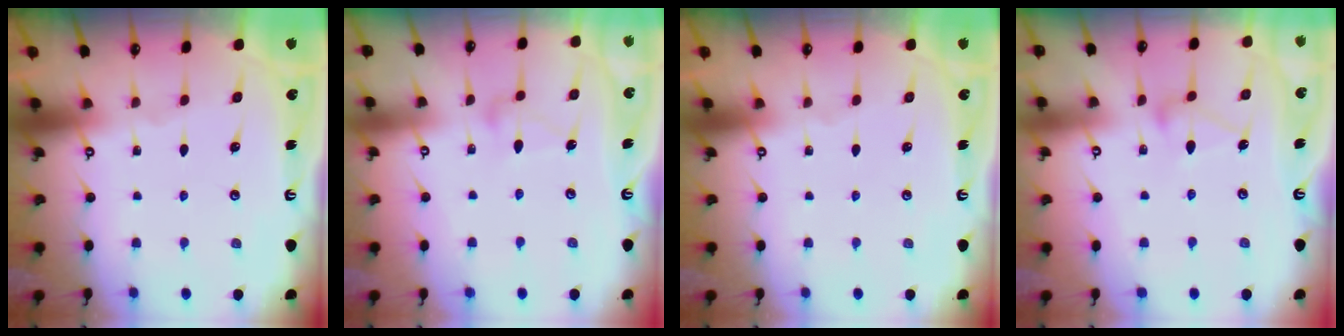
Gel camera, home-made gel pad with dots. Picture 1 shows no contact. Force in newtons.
{"total": 9.1, "press": 9.1, "slide": 0.1}
{"total": 0.0}
{"total": 8.1, "press": 8.1, "slide": 0.4}